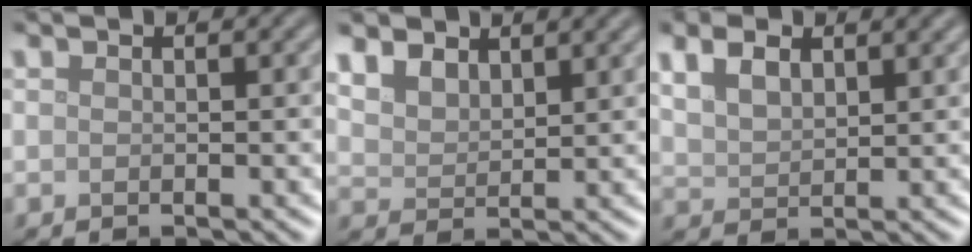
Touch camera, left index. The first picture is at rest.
{"total": 5.8, "force": [4.1, 3.2, 2.6], "torque": [-0.082, 0.002, 0.073]}
{"total": 3.7, "force": [2.2, 1.9, 2.3], "torque": [-0.055, 0.005, 0.043]}